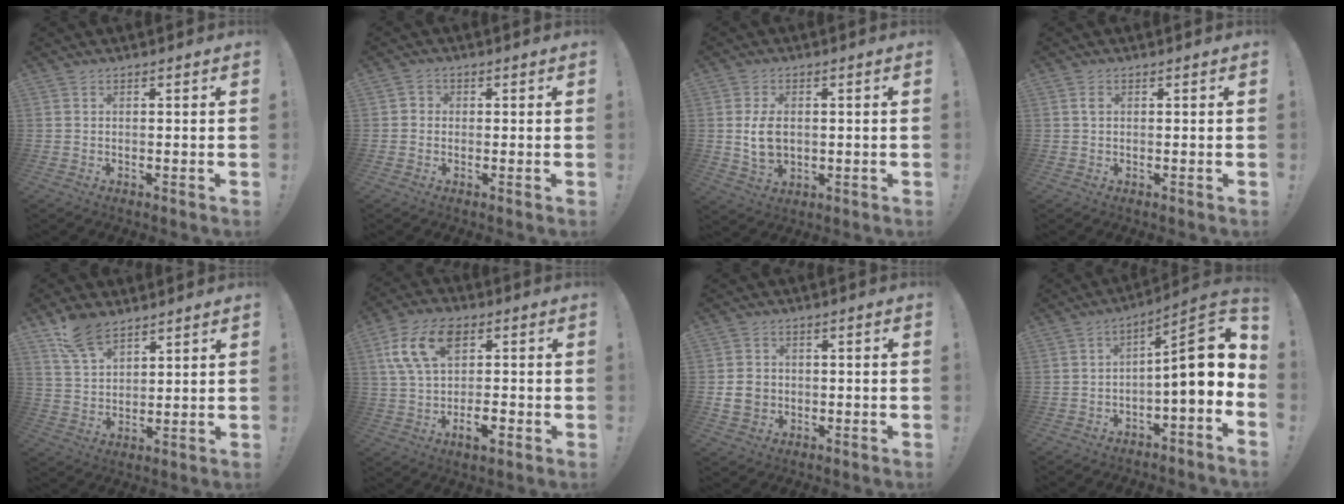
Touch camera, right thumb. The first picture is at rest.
{"total": 2.0, "force": [-0.8, 1.6, 0.8], "torque": [-0.018, 0.011, -0.013]}
{"total": 7.6, "force": [0.3, 5.0, 5.7], "torque": [-0.105, -0.005, 0.001]}
{"total": 1.1, "force": [0.2, 0.6, 0.9], "torque": [-0.020, 0.004, 0.002]}
{"total": 9.8, "force": [7.3, 4.8, 4.5], "torque": [-0.086, -0.036, 0.142]}
{"total": 14.5, "force": [0.6, 8.9, 11.4], "torque": [-0.206, 0.006, 0.012]}
{"total": 5.9, "force": [-0.6, 5.1, 2.8], "torque": [-0.040, 0.008, -0.011]}
{"total": 13.2, "force": [0.4, 3.7, 12.7], "torque": [-0.184, 0.003, 0.002]}